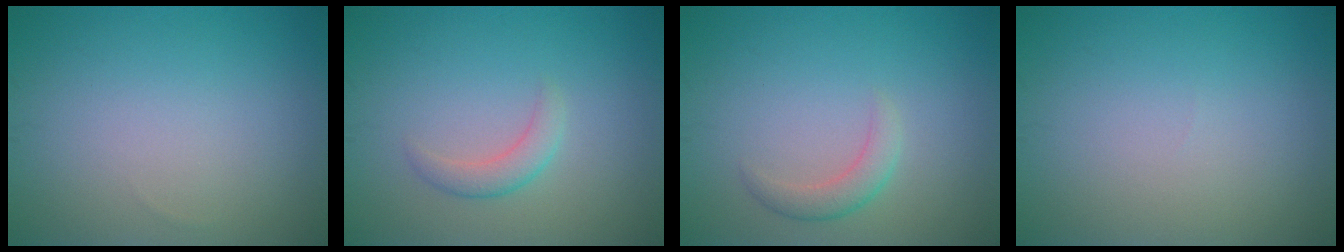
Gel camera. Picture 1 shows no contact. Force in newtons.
{"total": 1.9, "press": 1.9, "slide": 0.1}
{"total": 1.9, "press": 1.9, "slide": 0.1}
{"total": 0.0}